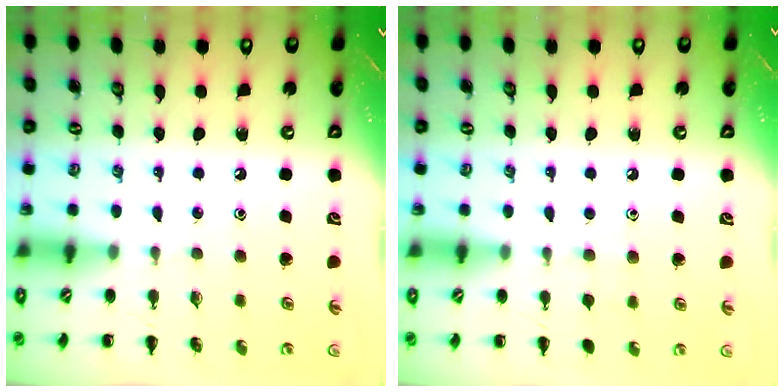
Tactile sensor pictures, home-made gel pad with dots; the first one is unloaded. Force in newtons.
{"total": 4.9, "press": 4.5, "slide": 1.9}